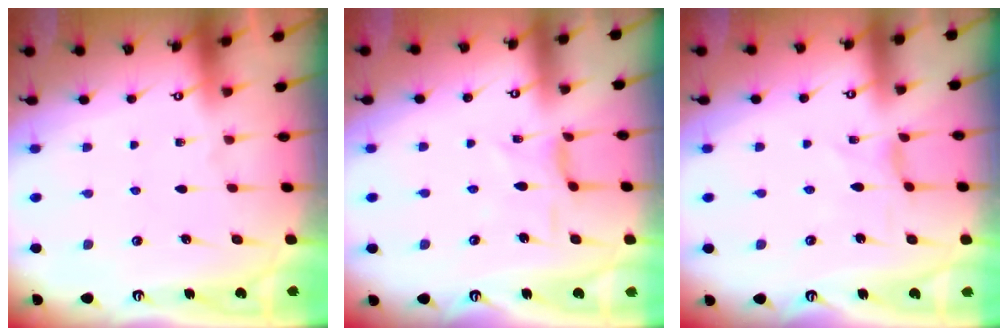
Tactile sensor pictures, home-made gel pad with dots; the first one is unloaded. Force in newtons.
{"total": 2.5, "press": 2.5, "slide": 0.4}
{"total": 0.0}